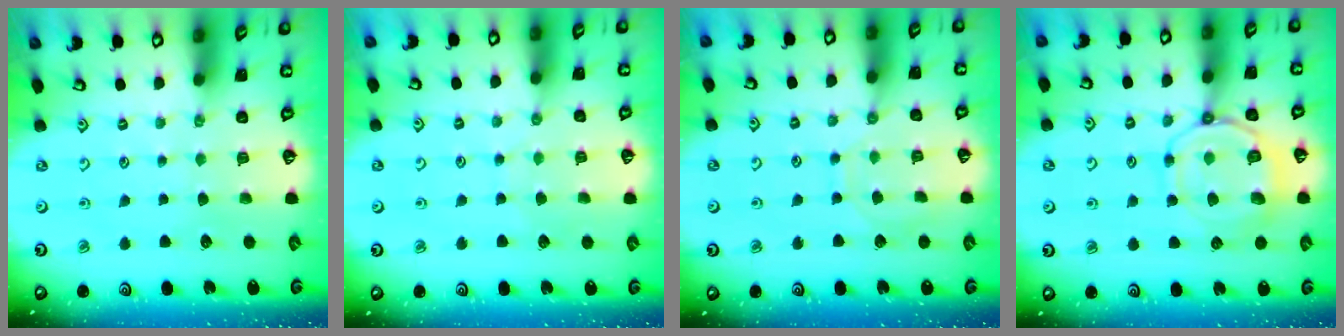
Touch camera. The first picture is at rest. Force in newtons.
{"total": 3.7, "press": 3.6, "slide": 0.5}
{"total": 7.7, "press": 7.6, "slide": 0.7}
{"total": 11.3, "press": 11.2, "slide": 1.3}